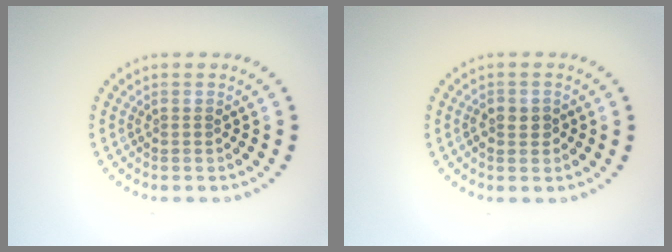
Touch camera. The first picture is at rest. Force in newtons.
{"total": 1.8, "press": 1.8, "slide": 0.4}